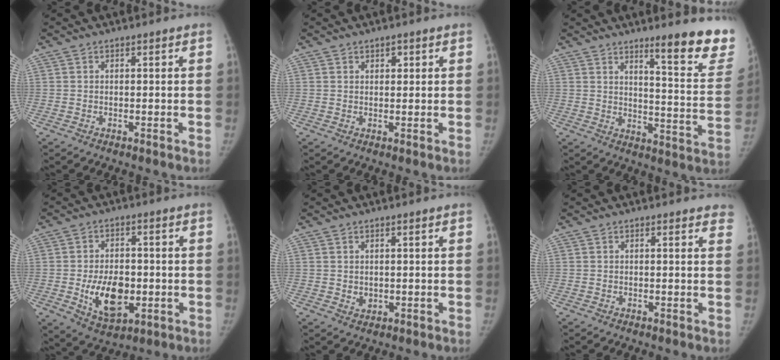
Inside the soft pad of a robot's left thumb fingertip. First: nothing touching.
{"total": 1.7, "force": [0.9, 1.1, 0.9], "torque": [-0.003, -0.003, 0.013]}
{"total": 16.0, "force": [11.6, 2.7, 10.6], "torque": [-0.098, -0.093, 0.155]}
{"total": 11.7, "force": [-2.1, 7.4, 8.9], "torque": [-0.119, -0.004, -0.022]}
{"total": 1.6, "force": [0.3, 1.4, 0.8], "torque": [-0.011, -0.004, 0.012]}
{"total": 2.9, "force": [2.4, 0.9, 1.4], "torque": [0.002, -0.003, 0.014]}